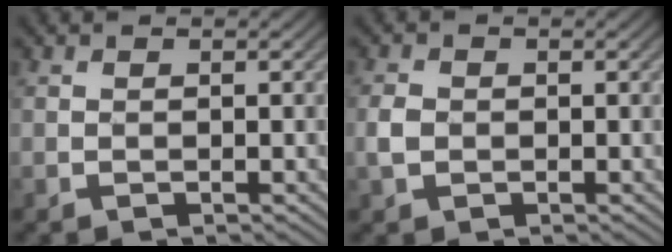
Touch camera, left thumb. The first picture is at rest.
{"total": 2.5, "force": [-0.7, 2.0, 1.3], "torque": [-0.045, 0.004, -0.014]}